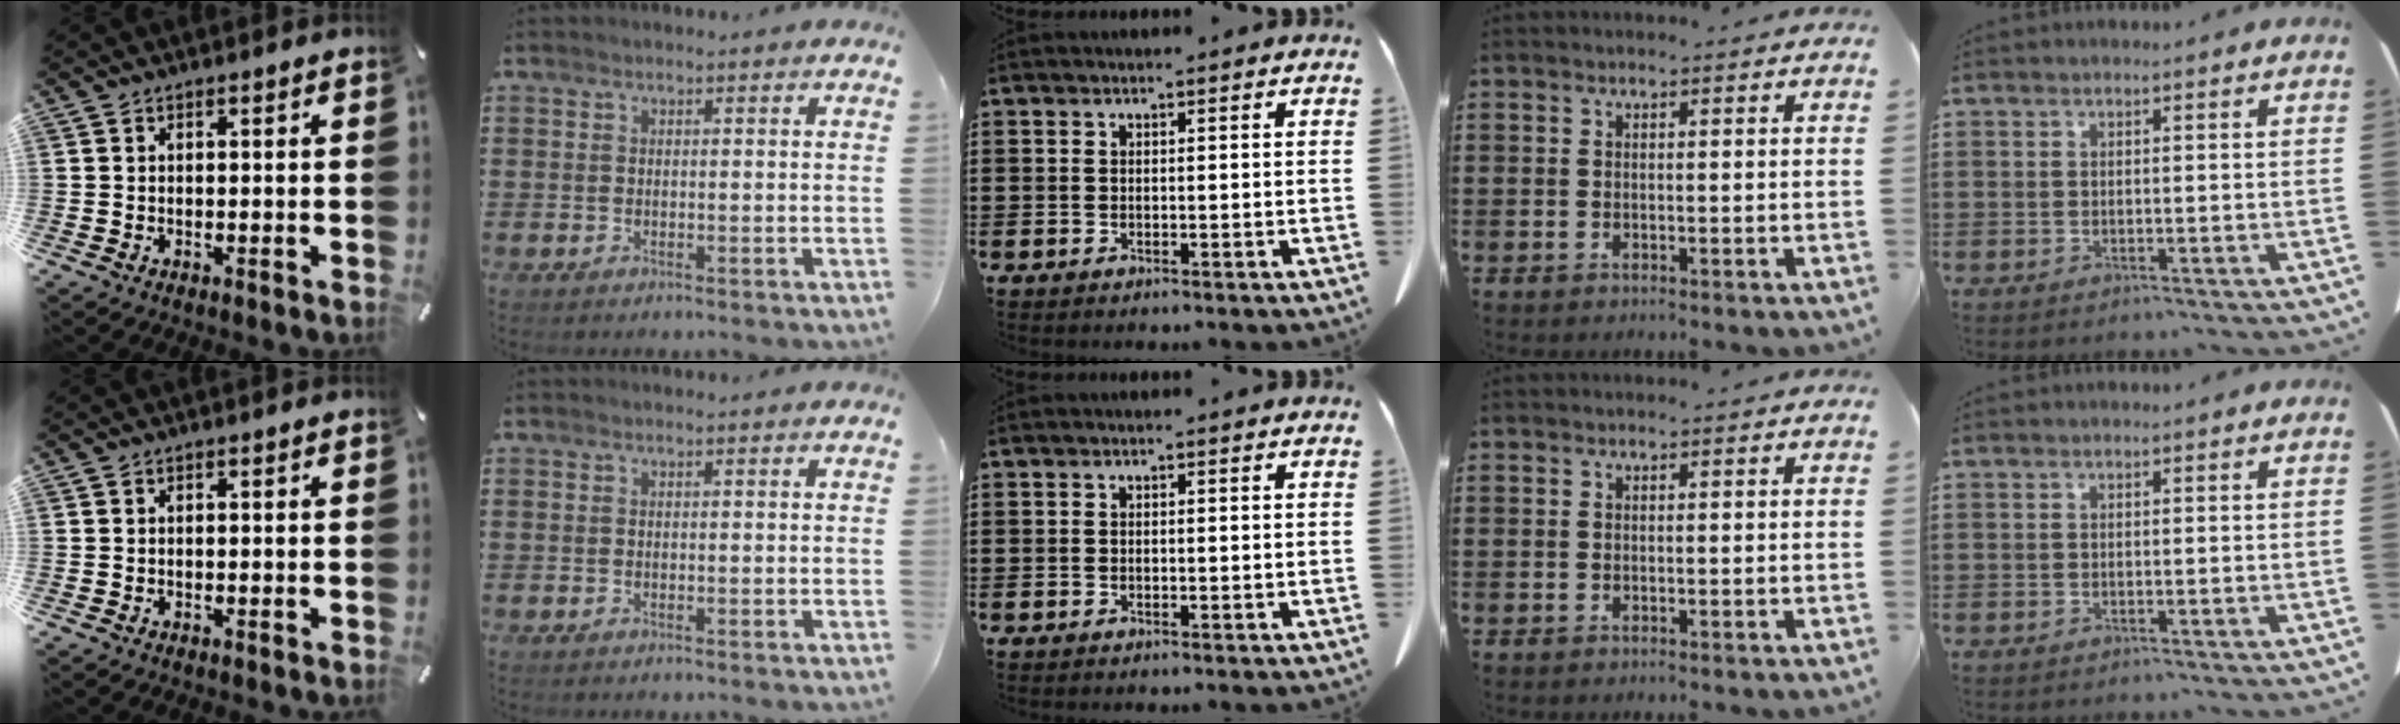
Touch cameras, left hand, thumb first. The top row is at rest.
{}